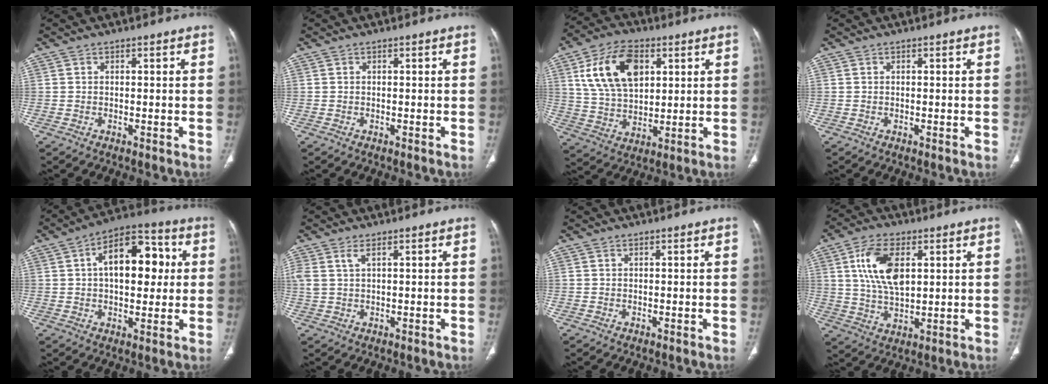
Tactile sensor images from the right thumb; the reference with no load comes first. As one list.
[{"total": 0.0}, {"total": 15.5, "force": [5.4, 9.5, 11.0], "torque": [-0.180, -0.010, 0.106]}, {"total": 0.0}, {"total": 15.0, "force": [2.7, 8.4, 12.1], "torque": [-0.152, 0.022, 0.035]}, {"total": 3.2, "force": [1.5, 1.2, 2.5], "torque": [-0.069, 0.007, 0.040]}, {"total": 0.0}, {"total": 11.7, "force": [3.3, 6.2, 9.4], "torque": [-0.174, -0.008, 0.066]}]